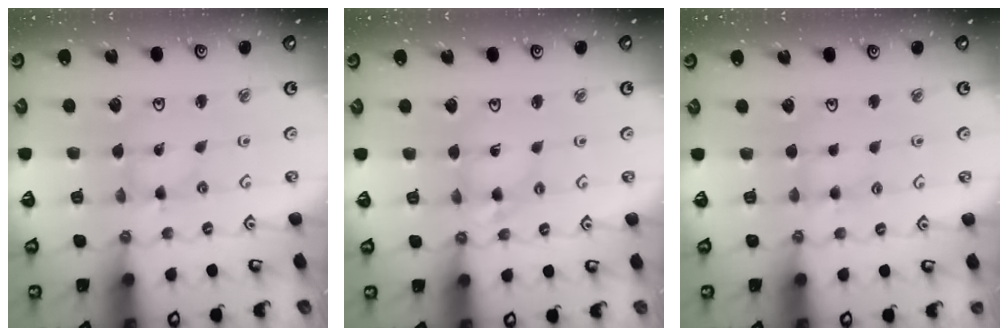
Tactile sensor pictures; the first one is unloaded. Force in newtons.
{"total": 5.4, "press": 5.3, "slide": 0.5}
{"total": 4.2, "press": 4.2, "slide": 0.5}